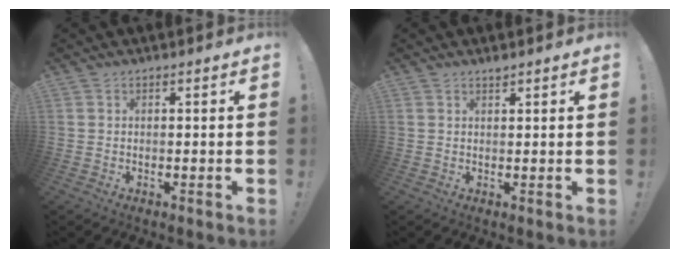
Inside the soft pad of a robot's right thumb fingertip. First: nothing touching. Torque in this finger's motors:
{"motor_torque": [-0.18, 0.04, -0.12, 0.10, 0.02]}